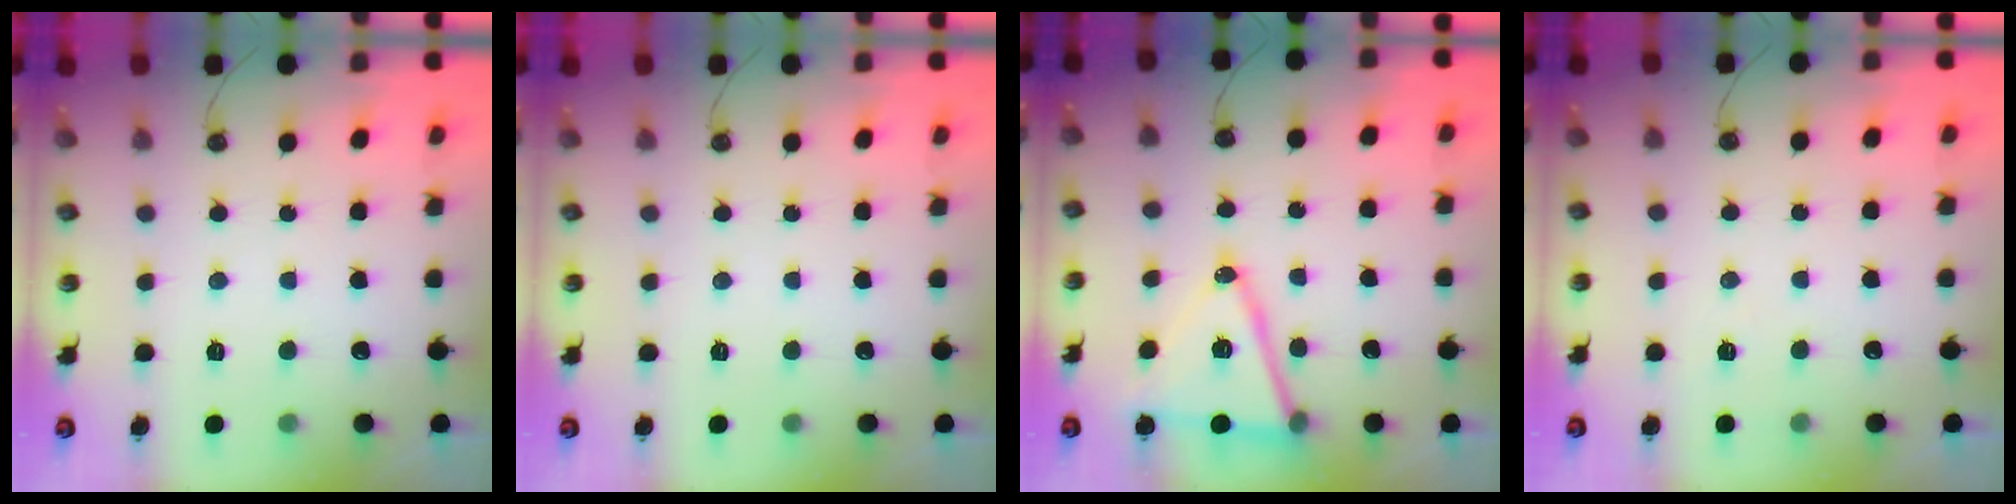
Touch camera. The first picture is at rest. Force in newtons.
{"total": 0.0}
{"total": 15.1, "press": 14.6, "slide": 3.8}
{"total": 4.9, "press": 2.5, "slide": 4.2}